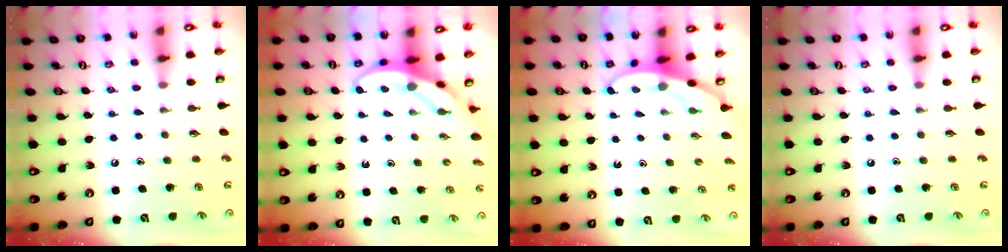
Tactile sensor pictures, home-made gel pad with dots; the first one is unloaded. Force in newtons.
{"total": 3.9, "press": 3.9, "slide": 0.4}
{"total": 3.0, "press": 3.0, "slide": 0.2}
{"total": 0.0}